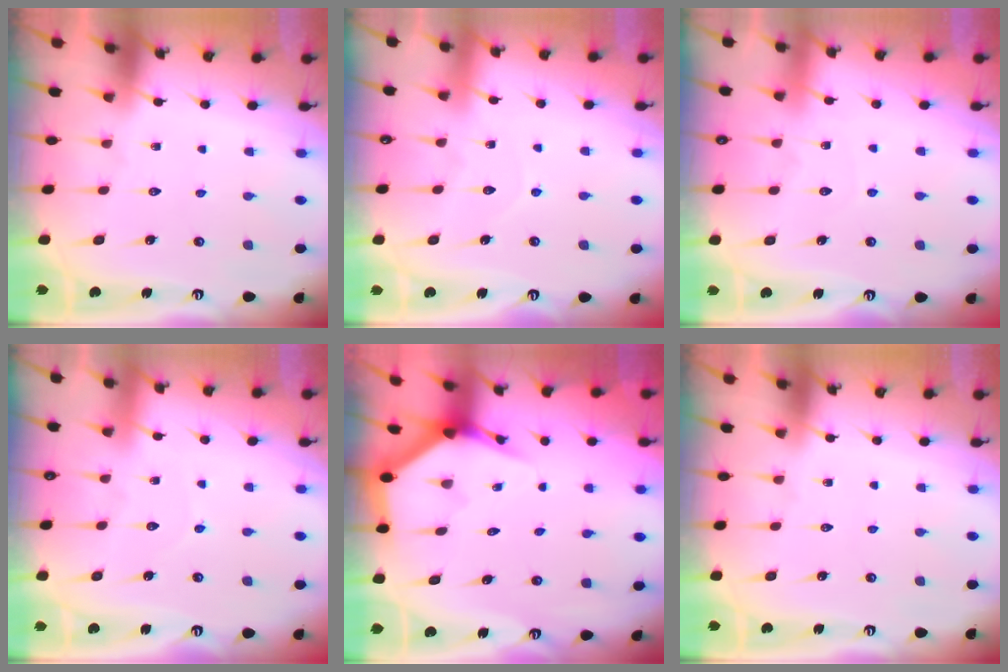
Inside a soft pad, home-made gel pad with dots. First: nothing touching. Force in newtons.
{"total": 5.1, "press": 5.1, "slide": 0.5}
{"total": 5.0, "press": 5.0, "slide": 0.6}
{"total": 4.3, "press": 4.3, "slide": 0.4}
{"total": 3.8, "press": 3.8, "slide": 0.3}
{"total": 0.0}